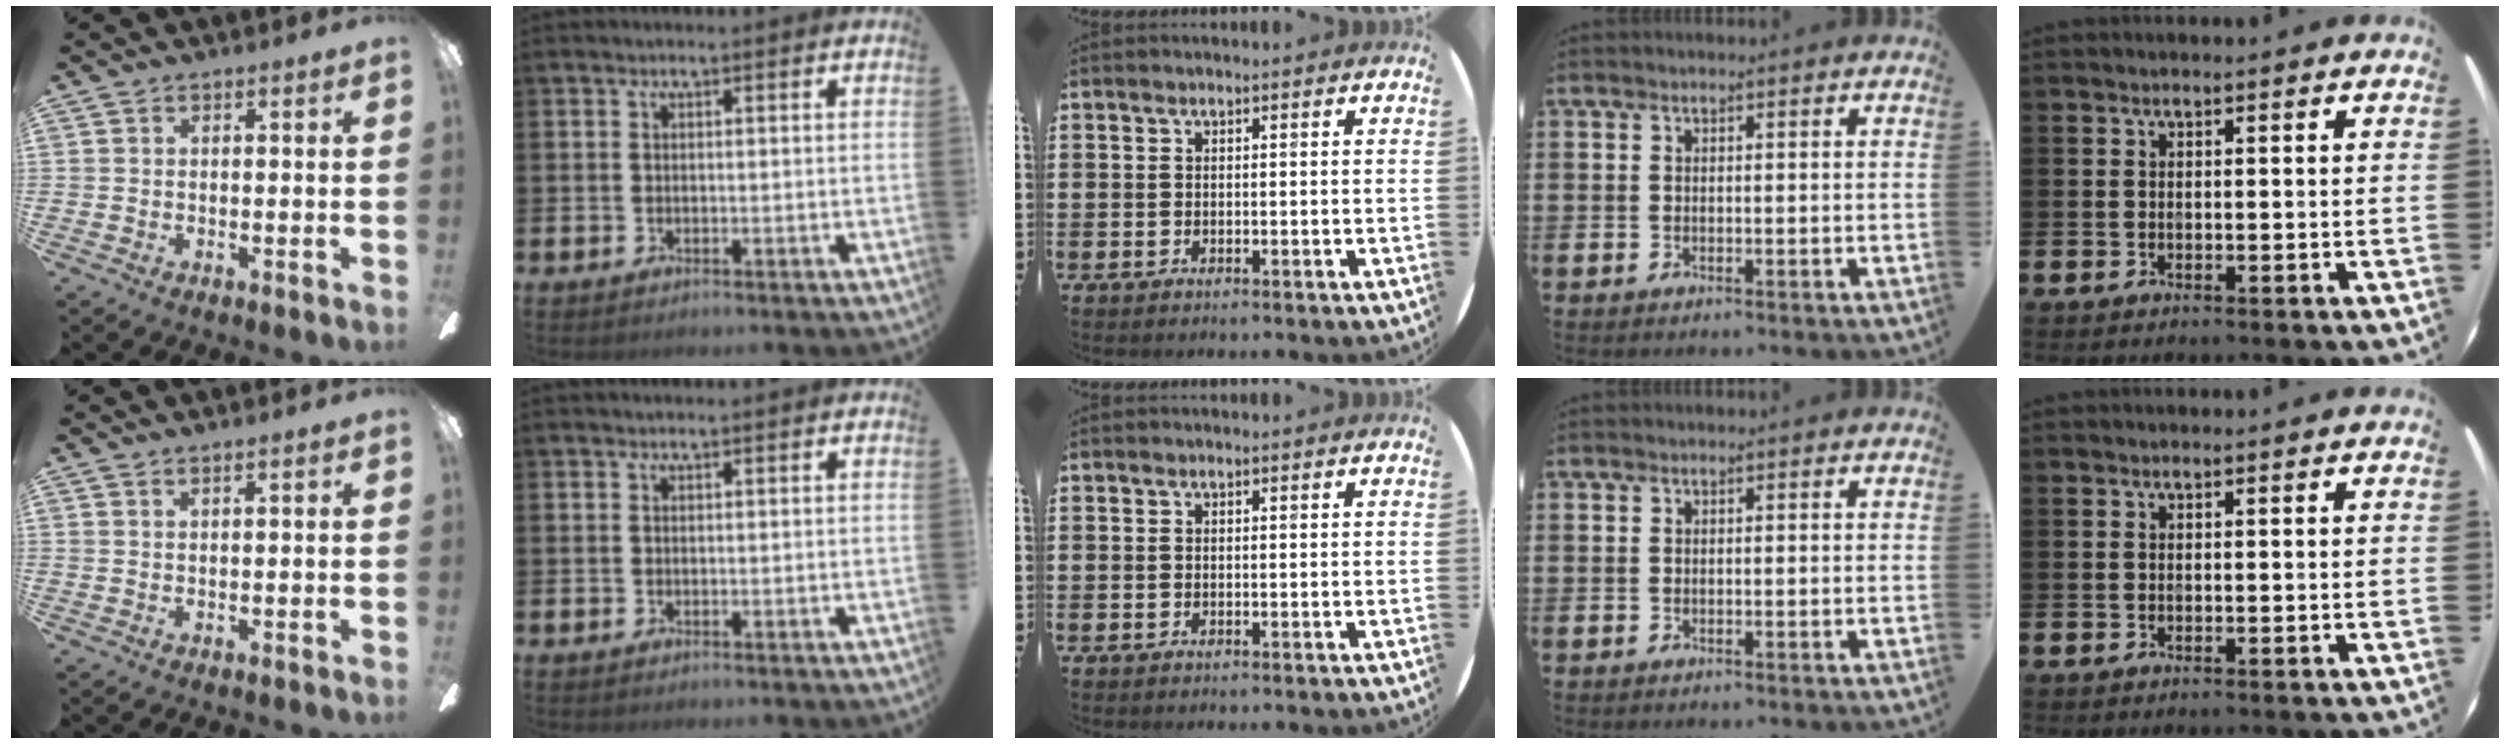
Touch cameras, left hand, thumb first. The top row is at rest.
{"thumb": {"total": 0.9, "force": [0.7, 0.0, 0.6], "torque": [-0.012, 0.001, 0.013]}}